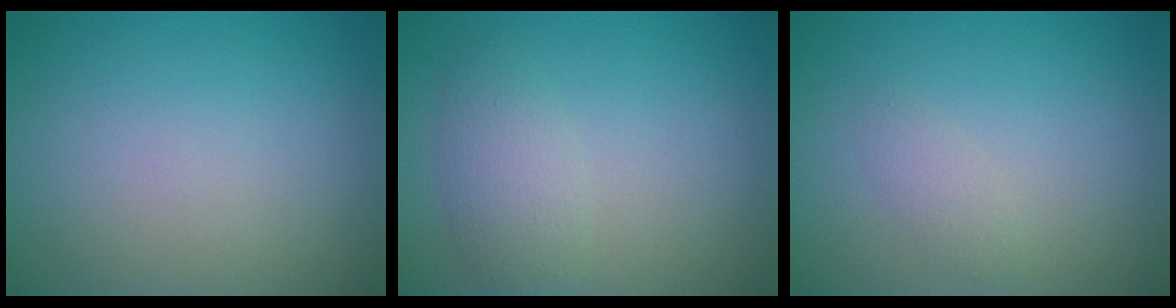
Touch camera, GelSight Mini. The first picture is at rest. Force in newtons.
{"total": 2.6, "press": 2.6, "slide": 0.1}
{"total": 1.1, "press": 1.1, "slide": 0.0}